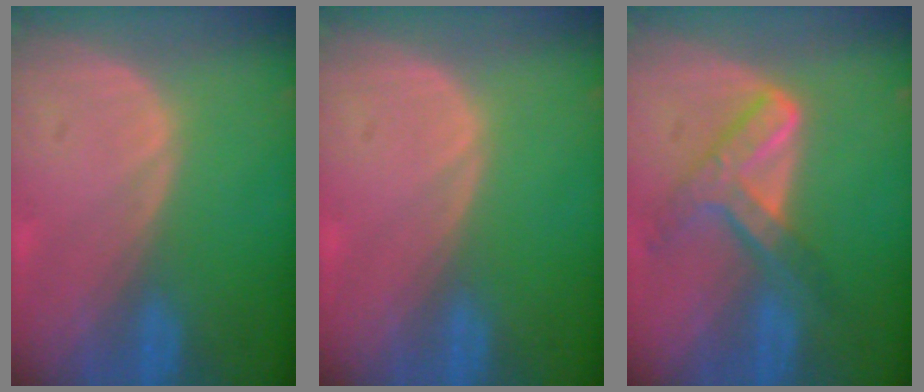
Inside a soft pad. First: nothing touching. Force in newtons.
{"total": 0.0}
{"total": 7.1, "press": 6.1, "slide": 3.7}